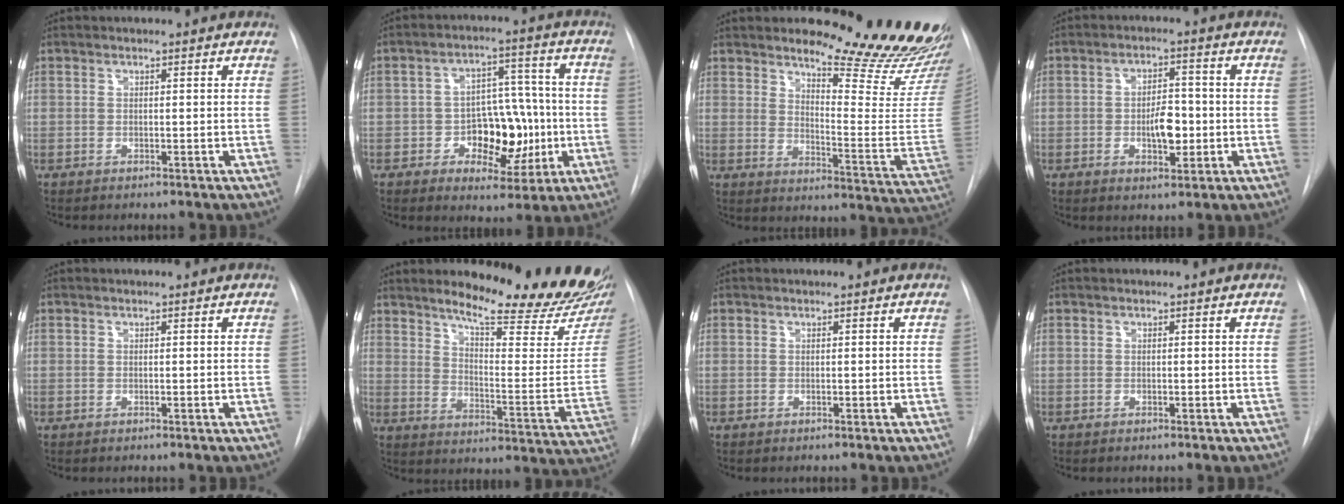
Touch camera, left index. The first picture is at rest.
{"total": 10.8, "force": [-2.3, 6.4, 8.4], "torque": [-0.111, 0.027, -0.025]}
{"total": 20.4, "force": [18.6, 1.8, 8.2], "torque": [-0.107, -0.136, 0.223]}
{"total": 5.6, "force": [-1.1, 2.7, 4.8], "torque": [-0.076, 0.006, -0.013]}
{"total": 0.0}
{"total": 20.2, "force": [18.3, 1.3, 8.6], "torque": [-0.117, -0.103, 0.232]}
{"total": 0.0}
{"total": 0.0}